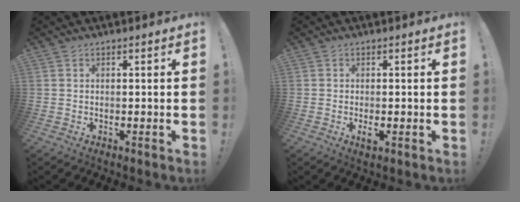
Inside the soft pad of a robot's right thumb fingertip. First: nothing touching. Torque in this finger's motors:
{"motor_torque": [-0.03, -0.03, 0.30, -0.15, 0.18]}